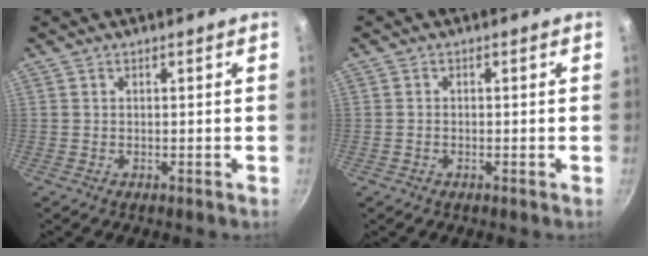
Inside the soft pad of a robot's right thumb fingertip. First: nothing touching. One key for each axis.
{"total": 0.8, "fx": -0.5, "fy": 0.4, "fz": 0.4, "tx": -0.010, "ty": 0.004, "tz": -0.011}